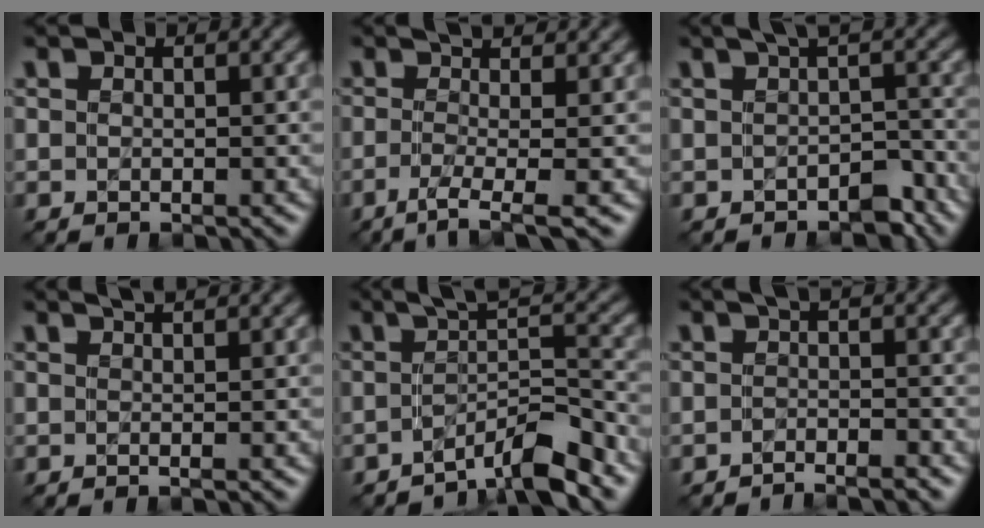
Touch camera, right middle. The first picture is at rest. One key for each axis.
{"total": 4.9, "fx": -0.8, "fy": 1.2, "fz": 4.7, "tx": -0.072, "ty": -0.001, "tz": -0.024}
{"total": 2.7, "fx": -1.1, "fy": 1.0, "fz": 2.2, "tx": -0.020, "ty": 0.000, "tz": -0.013}
{"total": 2.9, "fx": 1.4, "fy": 1.0, "fz": 2.3, "tx": -0.015, "ty": 0.003, "tz": -0.013}
{"total": 5.2, "fx": -3.0, "fy": 0.9, "fz": 4.1, "tx": -0.053, "ty": 0.012, "tz": -0.057}
{"total": 2.2, "fx": -1.4, "fy": 0.4, "fz": 1.7, "tx": -0.015, "ty": -0.008, "tz": -0.030}